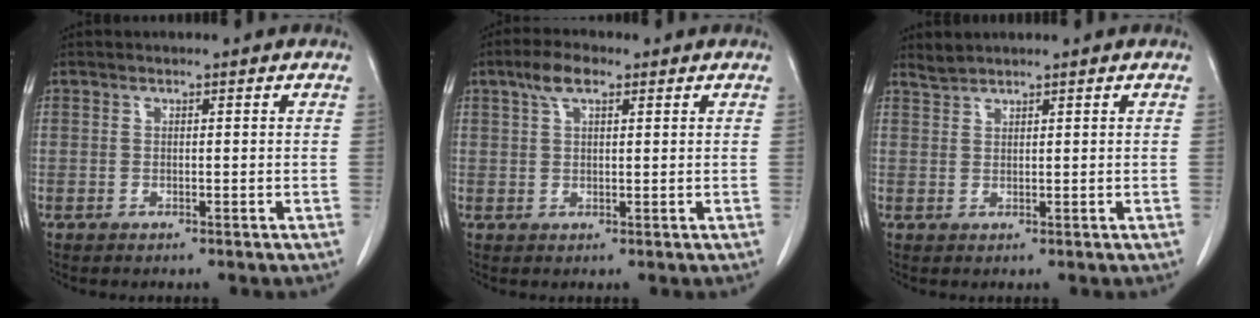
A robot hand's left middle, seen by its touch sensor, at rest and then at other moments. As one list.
[{"total": 4.0, "force": [2.3, 1.5, 2.9], "torque": [-0.061, 0.014, 0.044]}, {"total": 1.5, "force": [1.4, -0.1, -0.1], "torque": [-0.002, 0.005, 0.034]}]